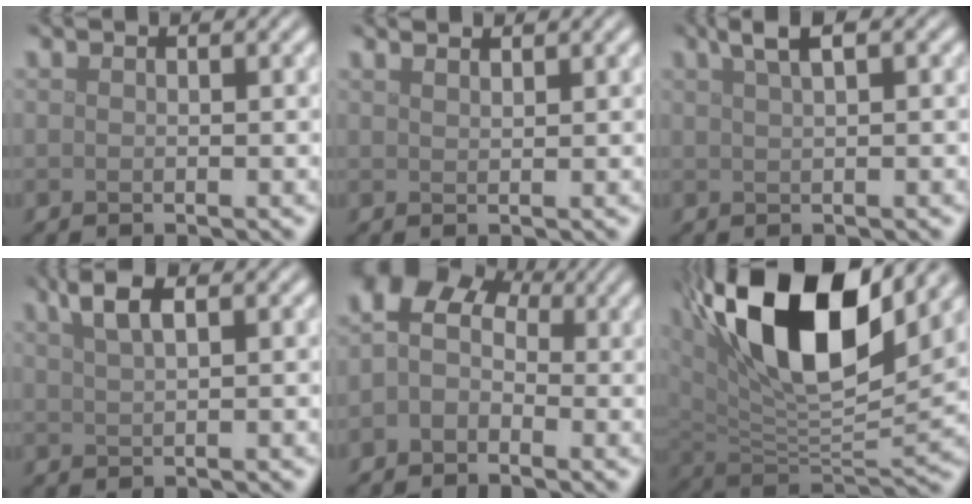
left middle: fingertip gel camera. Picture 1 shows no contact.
{"total": 1.9, "force": [1.6, 0.5, 0.8], "torque": [-0.003, 0.001, 0.012]}
{"total": 2.6, "force": [1.5, 0.7, 2.0], "torque": [-0.027, 0.009, 0.025]}
{"total": 3.1, "force": [1.7, 0.9, 2.4], "torque": [-0.044, 0.007, 0.032]}
{"total": 4.8, "force": [-0.3, 3.7, 3.2], "torque": [-0.048, 0.016, -0.019]}
{"total": 15.0, "force": [6.9, 6.2, 11.8], "torque": [-0.204, 0.015, 0.116]}